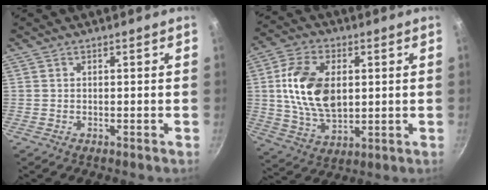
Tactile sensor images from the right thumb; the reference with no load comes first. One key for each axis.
{"total": 15.3, "fx": 2.1, "fy": 9.6, "fz": 11.8, "tx": -0.200, "ty": -0.004, "tz": 0.041}